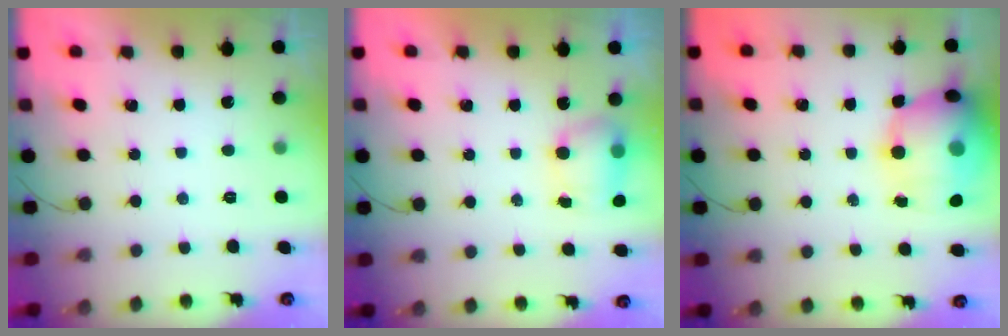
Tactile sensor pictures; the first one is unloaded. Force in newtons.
{"total": 6.6, "press": 6.6, "slide": 0.6}
{"total": 20.0, "press": 17.8, "slide": 9.1}